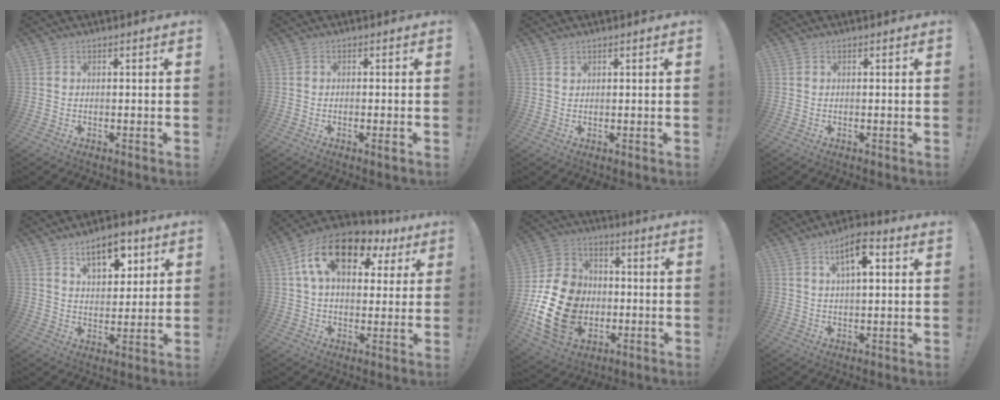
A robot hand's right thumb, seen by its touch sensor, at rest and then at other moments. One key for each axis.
{"total": 1.9, "fx": -0.9, "fy": -0.2, "fz": 1.7, "tx": -0.036, "ty": 0.000, "tz": -0.014}
{"total": 1.2, "fx": 0.9, "fy": 0.7, "fz": 0.2, "tx": -0.004, "ty": 0.000, "tz": 0.019}
{"total": 0.0}
{"total": 10.8, "fx": 6.4, "fy": 5.6, "fz": 6.6, "tx": -0.091, "ty": -0.024, "tz": 0.115}
{"total": 17.5, "fx": 7.8, "fy": 10.1, "fz": 12.0, "tx": -0.204, "ty": -0.020, "tz": 0.139}
{"total": 19.8, "fx": -4.0, "fy": 15.6, "fz": 11.6, "tx": -0.213, "ty": 0.028, "tz": -0.057}
{"total": 8.3, "fx": 3.4, "fy": 3.0, "fz": 7.0, "tx": -0.108, "ty": -0.004, "tz": 0.055}